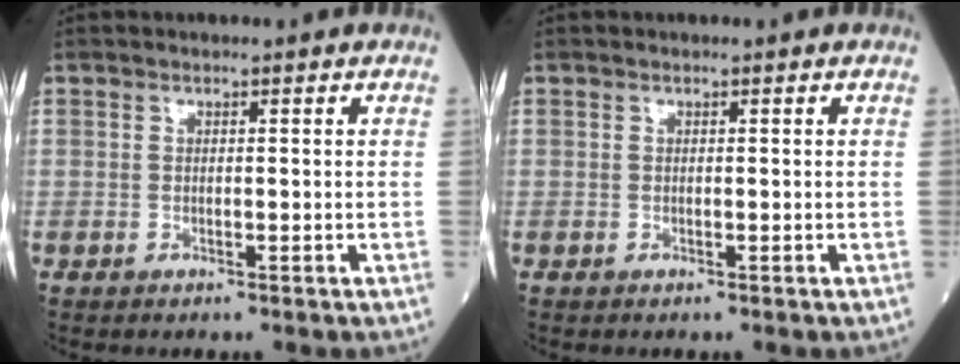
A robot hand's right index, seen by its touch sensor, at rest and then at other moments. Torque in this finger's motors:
{"motor_torque": [0.00, 0.00, 0.00, 0.00]}